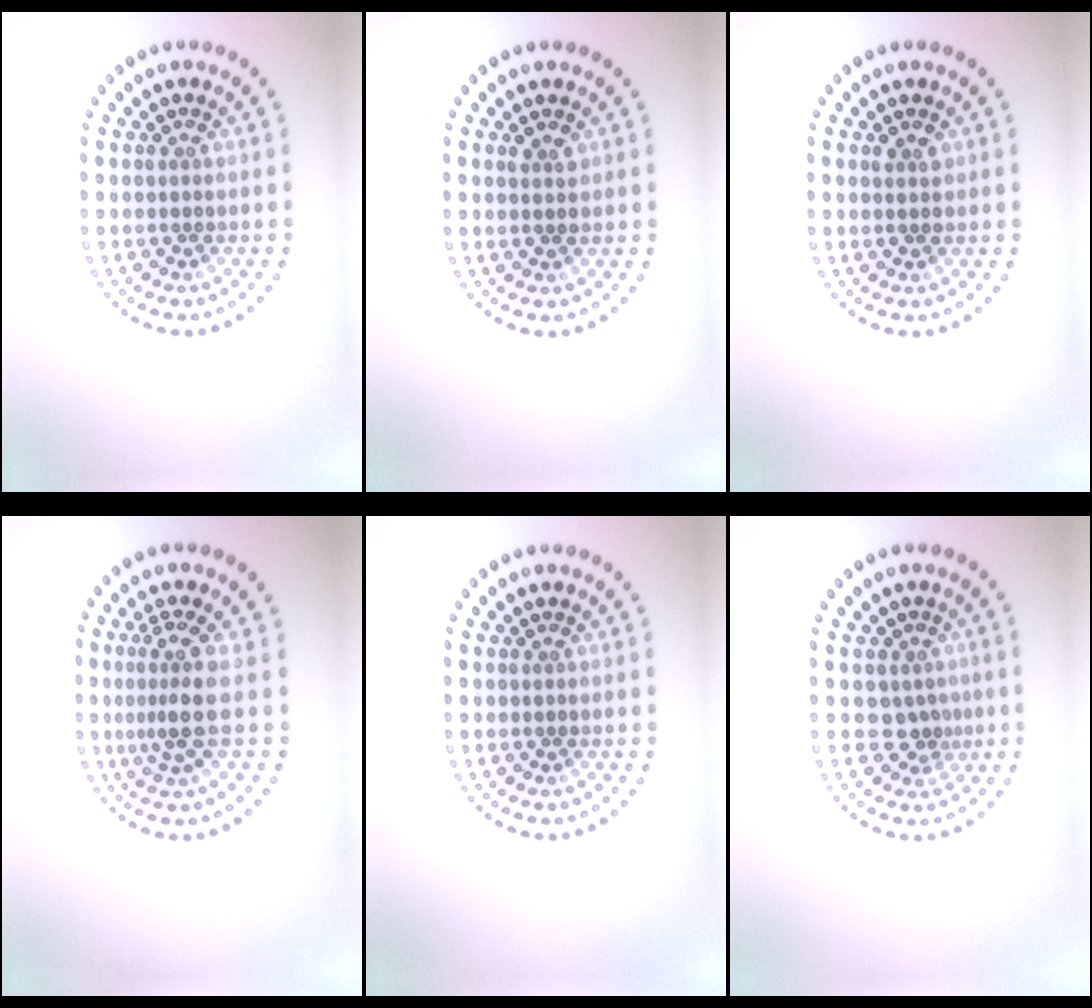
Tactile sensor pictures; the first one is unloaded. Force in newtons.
{"total": 1.2, "press": 1.2, "slide": 0.1}
{"total": 1.2, "press": 1.2, "slide": 0.1}
{"total": 3.1, "press": 2.2, "slide": 2.1}
{"total": 0.0}
{"total": 2.0, "press": 1.5, "slide": 1.3}